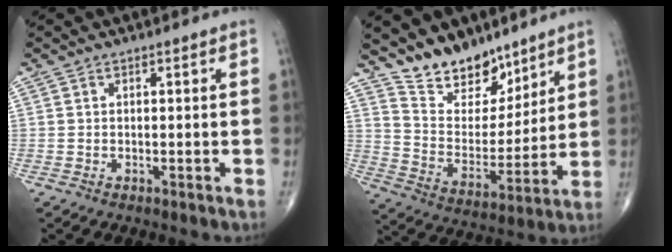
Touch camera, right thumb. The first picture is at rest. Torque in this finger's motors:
{"motor_torque": [-1.48, 1.56, -0.03, 0.79, 0.16]}